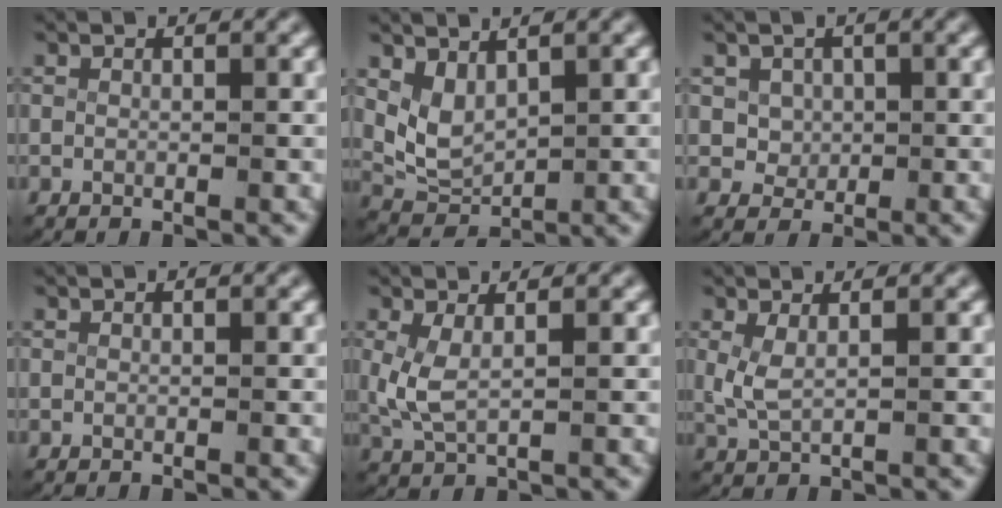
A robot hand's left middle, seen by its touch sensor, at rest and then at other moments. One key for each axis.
{"total": 5.6, "fx": 0.9, "fy": 4.7, "fz": 2.9, "tx": -0.082, "ty": -0.019, "tz": 0.023}
{"total": 2.0, "fx": 0.4, "fy": 1.8, "fz": 0.6, "tx": -0.016, "ty": -0.010, "tz": 0.018}
{"total": 0.0}
{"total": 3.0, "fx": 0.4, "fy": 1.7, "fz": 2.5, "tx": -0.073, "ty": -0.013, "tz": 0.020}
{"total": 2.2, "fx": 0.5, "fy": 1.1, "fz": 1.8, "tx": -0.055, "ty": -0.011, "tz": 0.021}